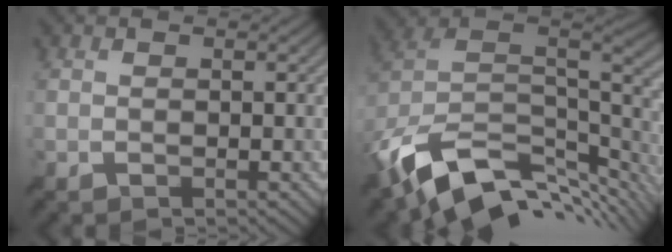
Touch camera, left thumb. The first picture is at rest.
{"total": 14.2, "force": [-6.5, 8.2, 9.7], "torque": [-0.211, -0.026, -0.099]}